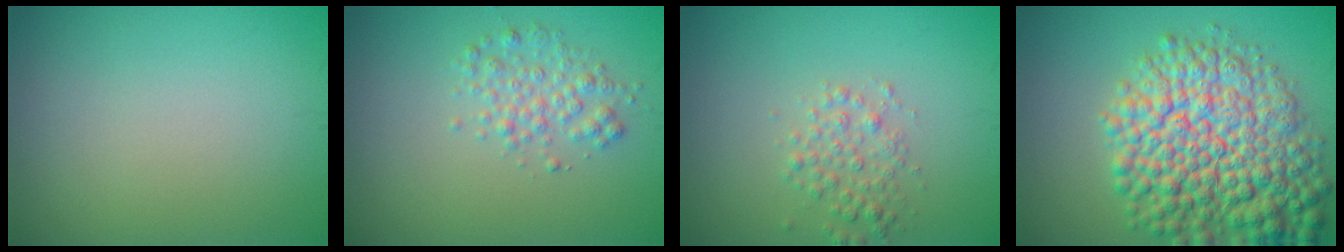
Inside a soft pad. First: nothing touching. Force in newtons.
{"total": 2.2, "press": 2.2, "slide": 0.0}
{"total": 2.1, "press": 2.1, "slide": 0.0}
{"total": 11.0, "press": 11.0, "slide": 0.4}